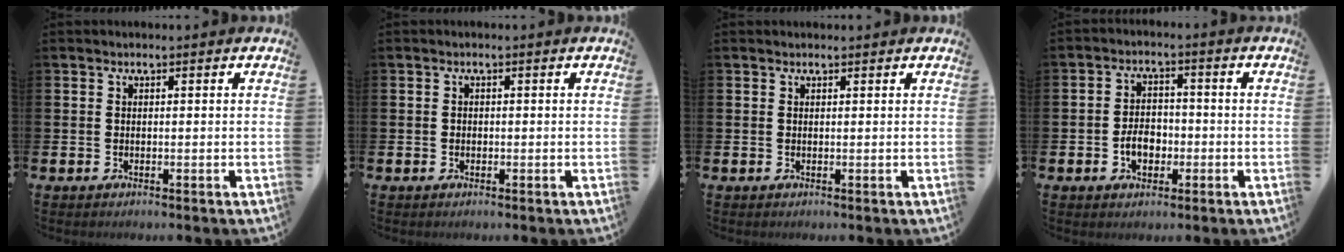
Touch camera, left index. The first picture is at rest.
{"total": 0.5, "force": [-0.2, 0.5, 0.1], "torque": [-0.012, 0.007, -0.003]}
{"total": 0.5, "force": [0.5, 0.1, 0.1], "torque": [0.009, -0.004, 0.007]}
{"total": 4.0, "force": [-1.3, 2.8, 2.6], "torque": [-0.033, -0.002, -0.029]}